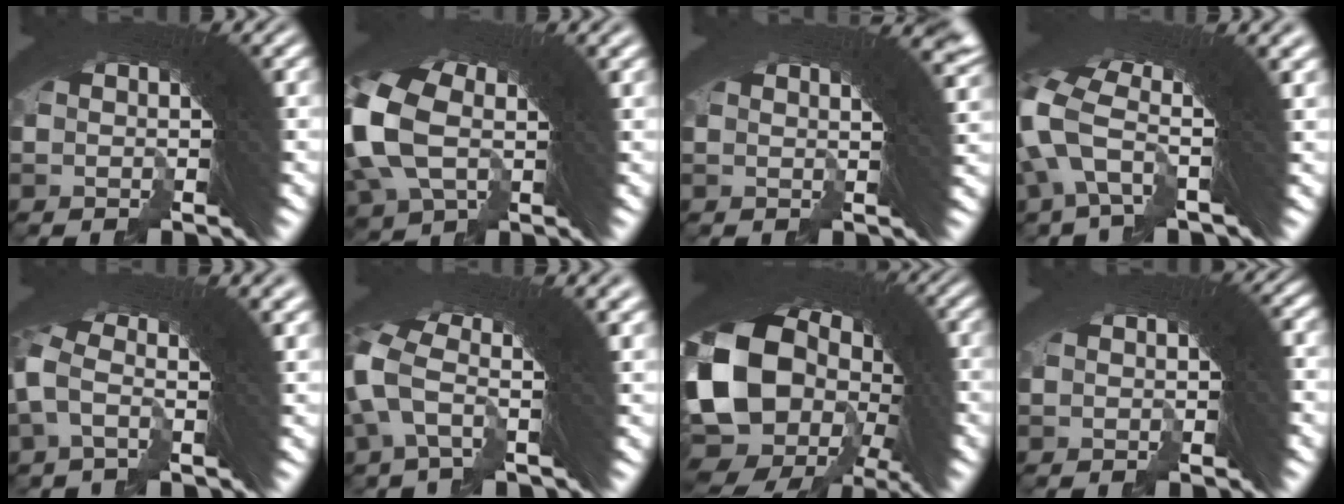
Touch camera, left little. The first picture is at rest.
{"total": 4.4, "force": [0.7, 3.0, 3.1], "torque": [-0.088, 0.004, 0.022]}
{"total": 5.9, "force": [2.9, 1.3, 5.0], "torque": [-0.034, 0.027, 0.030]}
{"total": 4.0, "force": [1.2, 1.2, 3.6], "torque": [-0.076, 0.000, 0.022]}
{"total": 2.8, "force": [0.4, 0.8, 2.6], "torque": [-0.048, 0.014, 0.000]}
{"total": 3.4, "force": [1.1, 0.6, 3.2], "torque": [-0.062, 0.009, 0.016]}
{"total": 18.7, "force": [-0.5, 13.7, 12.7], "torque": [-0.250, -0.031, -0.004]}
{"total": 1.1, "force": [-0.6, 0.9, 0.2], "torque": [0.017, 0.006, -0.015]}